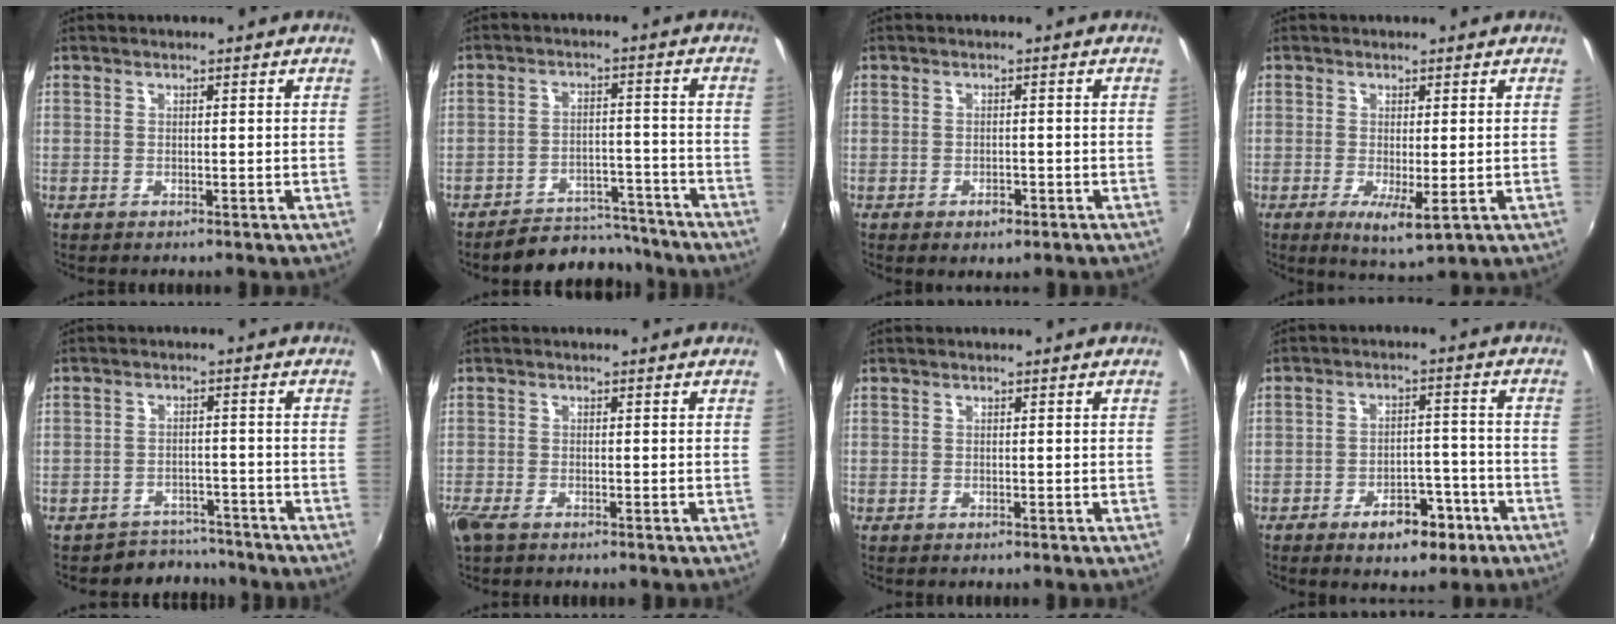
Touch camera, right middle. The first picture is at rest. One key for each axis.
{"total": 11.2, "fx": -10.3, "fy": 3.8, "fz": 2.1, "tx": -0.053, "ty": 0.023, "tz": -0.135}
{"total": 2.6, "fx": -1.5, "fy": 1.4, "fz": 1.6, "tx": -0.031, "ty": -0.005, "tz": -0.023}
{"total": 5.1, "fx": -1.4, "fy": 1.2, "fz": 4.8, "tx": -0.087, "ty": -0.021, "tz": -0.018}
{"total": 5.3, "fx": -4.5, "fy": 2.7, "fz": -1.0, "tx": 0.012, "ty": 0.022, "tz": -0.066}
{"total": 3.1, "fx": -2.0, "fy": 1.1, "fz": 2.0, "tx": -0.047, "ty": -0.011, "tz": -0.040}
{"total": 0.0}
{"total": 8.4, "fx": -5.1, "fy": 4.2, "fz": 5.2, "tx": -0.090, "ty": 0.012, "tz": -0.062}